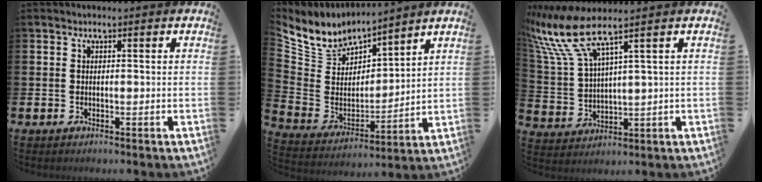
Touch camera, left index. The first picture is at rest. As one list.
[{"total": 6.9, "force": [6.5, 2.3, 0.0], "torque": [-0.048, -0.059, 0.114]}, {"total": 8.7, "force": [6.4, 1.6, 5.7], "torque": [-0.142, -0.030, 0.109]}]